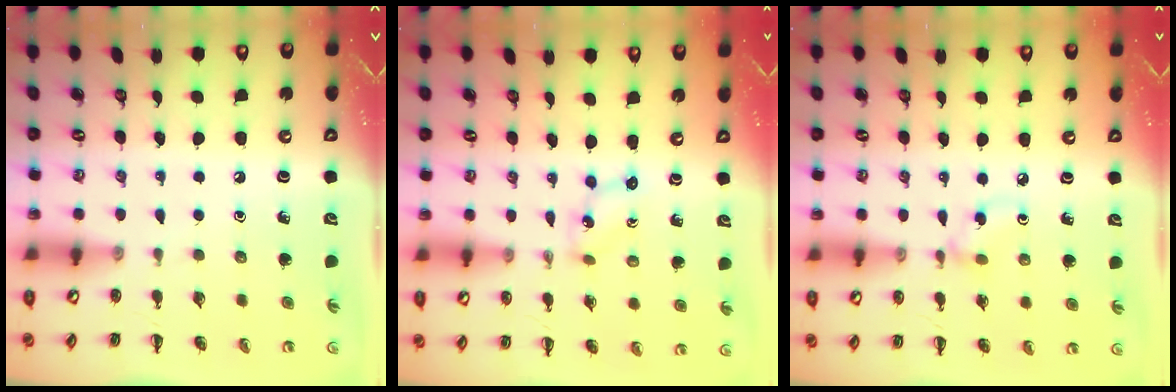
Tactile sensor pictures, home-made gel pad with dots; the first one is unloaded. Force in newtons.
{"total": 1.3, "press": 1.2, "slide": 0.5}
{"total": 3.6, "press": 3.3, "slide": 1.4}